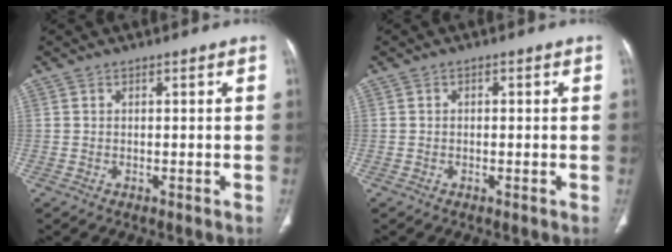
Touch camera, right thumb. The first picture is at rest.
{"total": 0.6, "force": [0.0, 0.5, 0.4], "torque": [-0.002, 0.002, -0.003]}